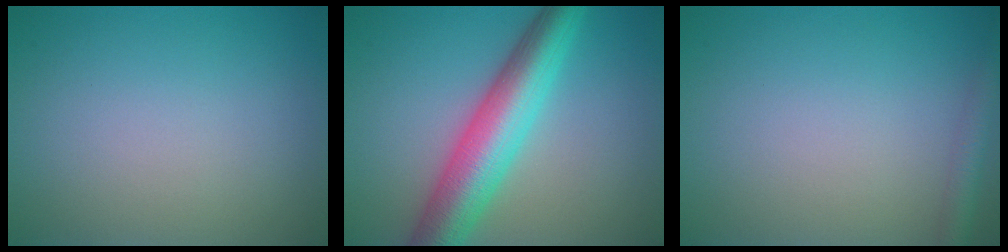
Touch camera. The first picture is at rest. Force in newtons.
{"total": 7.9, "press": 7.9, "slide": 0.1}
{"total": 2.1, "press": 2.1, "slide": 0.1}